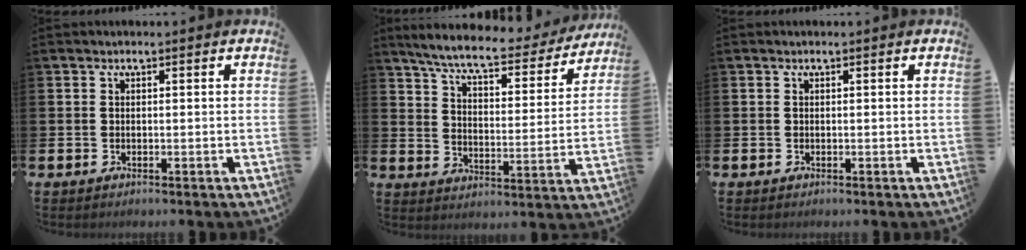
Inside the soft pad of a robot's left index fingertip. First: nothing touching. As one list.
[{"total": 7.5, "force": [6.8, 0.9, 3.1], "torque": [-0.086, -0.045, 0.112]}, {"total": 0.0}]